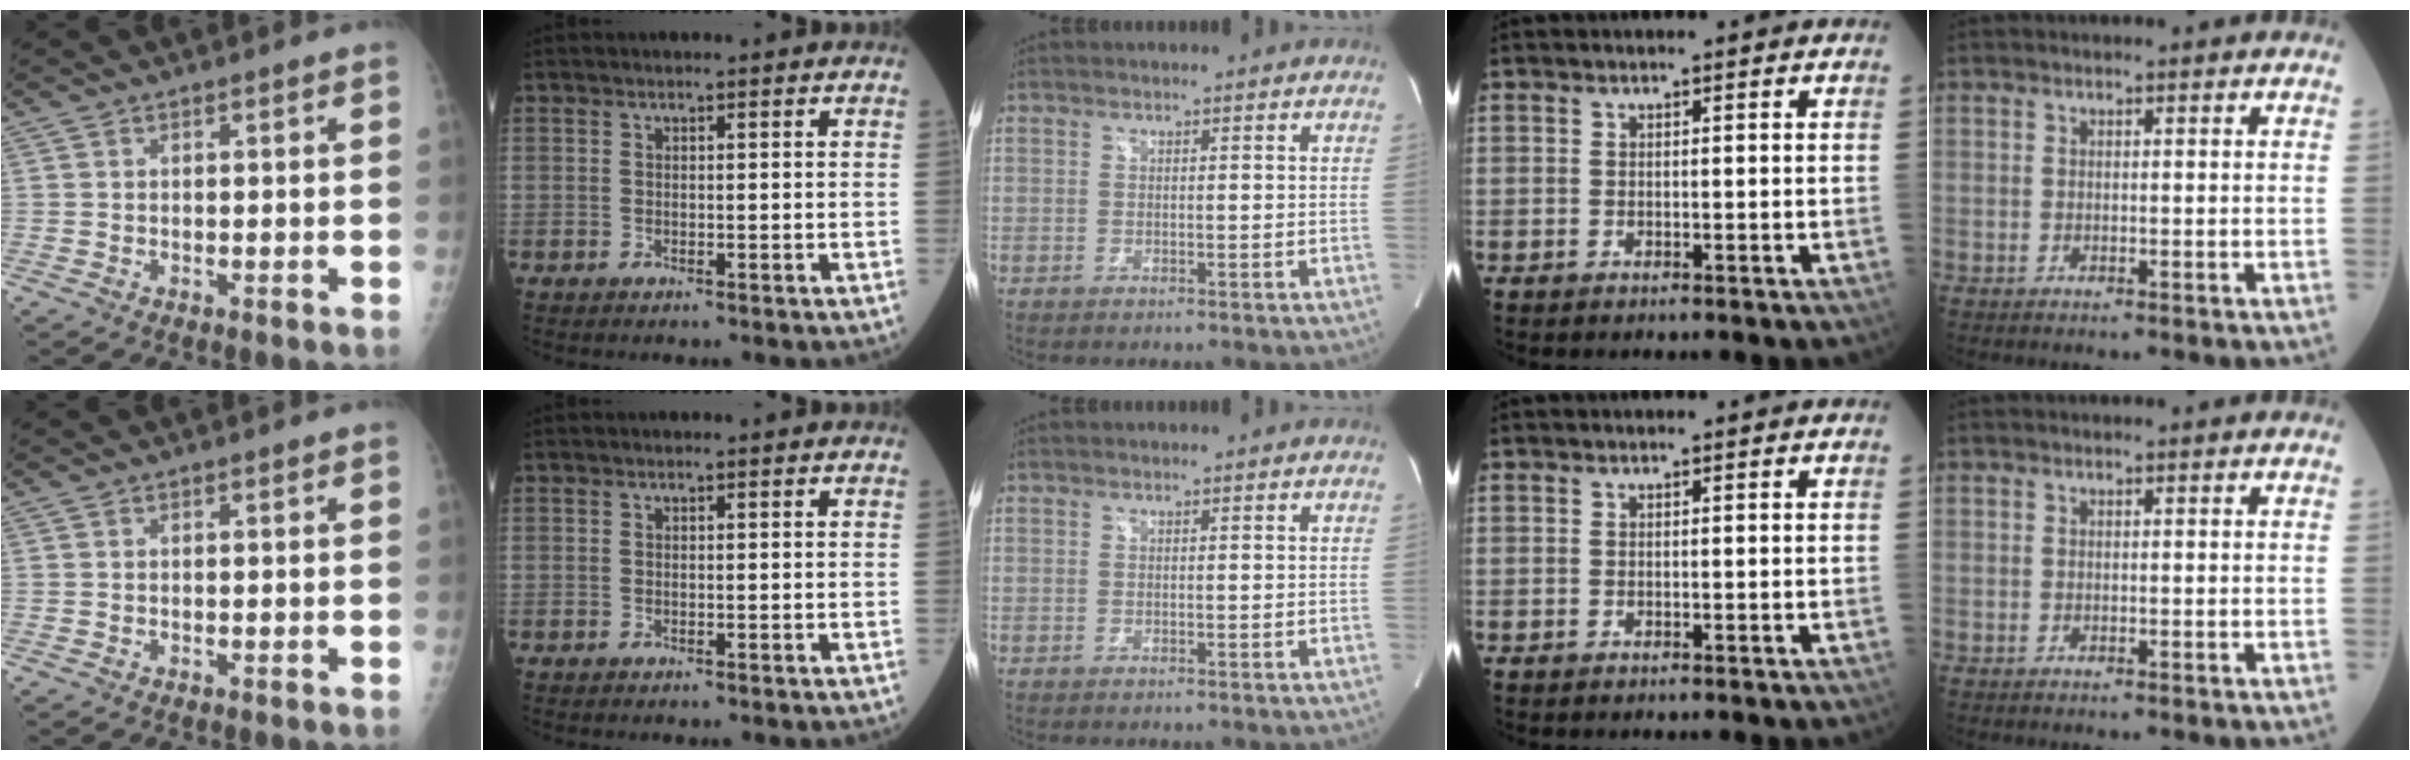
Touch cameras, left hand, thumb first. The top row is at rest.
{}